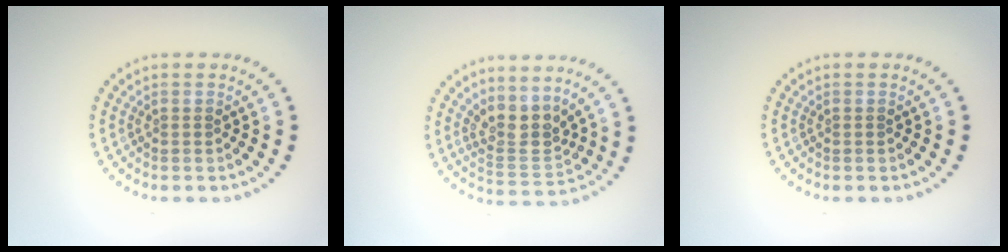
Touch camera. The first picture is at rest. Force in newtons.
{"total": 3.2, "press": 2.6, "slide": 1.9}
{"total": 0.0}